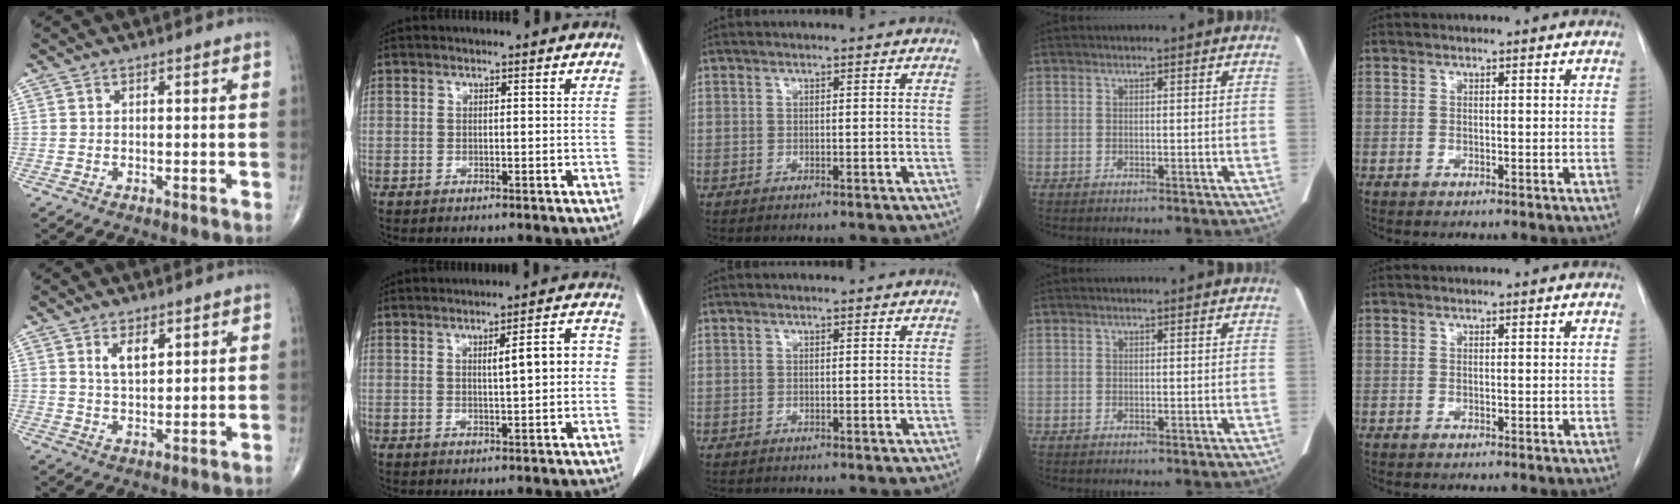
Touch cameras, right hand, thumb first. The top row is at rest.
{"thumb": {"total": 4.3, "force": [2.1, 2.1, 3.2], "torque": [-0.047, -0.015, 0.040]}, "index": {"total": 5.7, "force": [0.3, 1.0, 5.6], "torque": [-0.080, 0.019, 0.004]}, "middle": {"total": 1.4, "force": [-1.3, 0.4, 0.4], "torque": [-0.011, -0.003, -0.016]}}